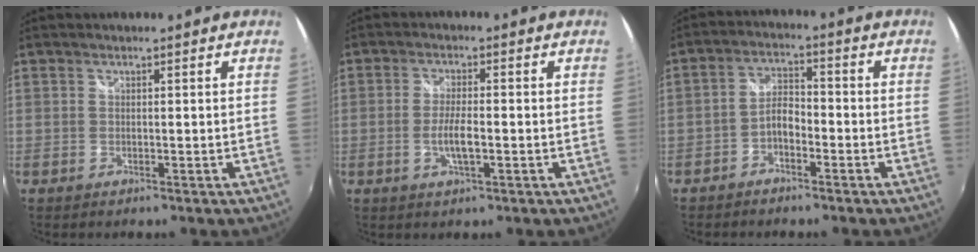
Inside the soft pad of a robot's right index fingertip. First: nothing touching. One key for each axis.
{"total": 4.2, "fx": -1.3, "fy": 0.9, "fz": 3.9, "tx": -0.079, "ty": -0.004, "tz": -0.023}
{"total": 4.2, "fx": -2.7, "fy": 1.9, "fz": 2.5, "tx": -0.056, "ty": 0.015, "tz": -0.050}